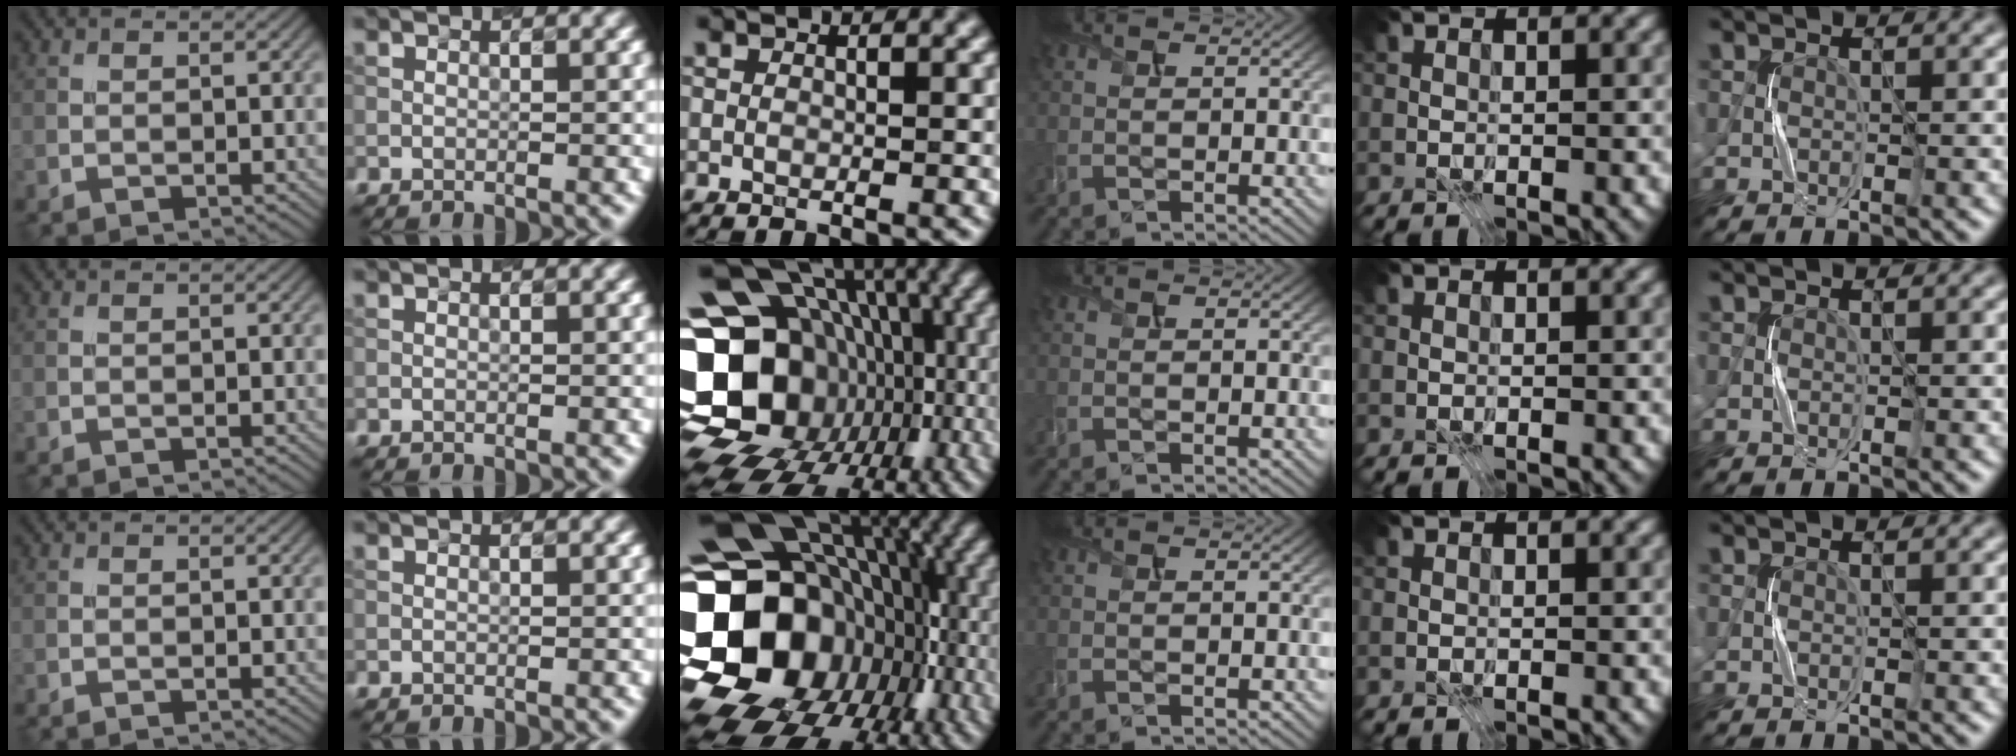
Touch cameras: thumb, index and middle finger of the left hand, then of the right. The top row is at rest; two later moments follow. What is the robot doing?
{"motion": "press", "object": "stapler"}